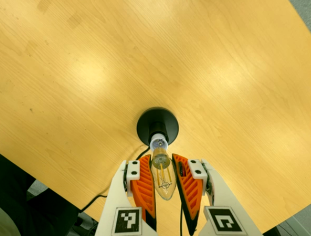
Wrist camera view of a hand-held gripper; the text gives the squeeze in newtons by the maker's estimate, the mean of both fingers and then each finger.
{"total": 22.3, "left": 23.6, "right": 21.0}